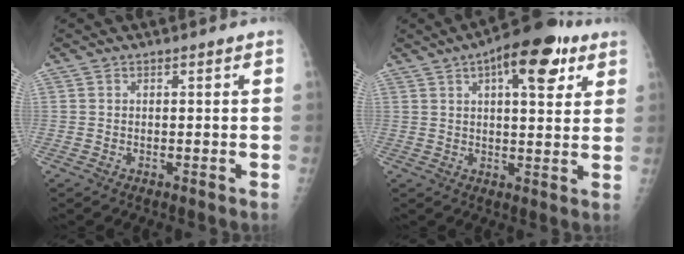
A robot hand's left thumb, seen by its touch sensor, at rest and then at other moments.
{"total": 14.4, "force": [7.0, 5.7, 11.2], "torque": [-0.127, -0.007, 0.094]}